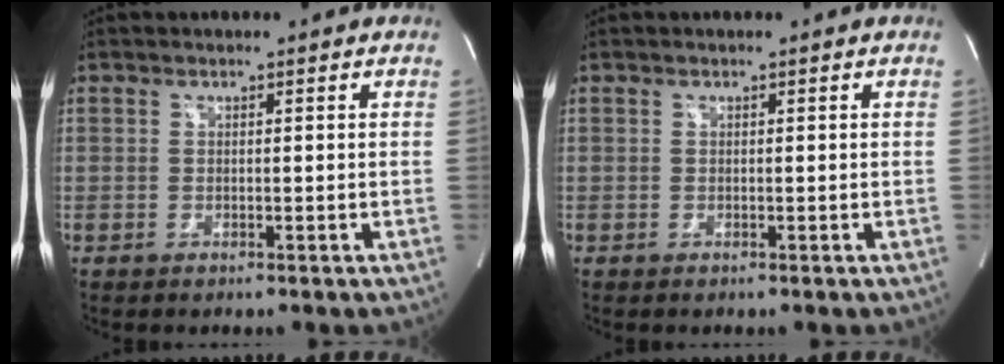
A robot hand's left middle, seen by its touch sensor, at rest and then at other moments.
{"total": 0.0}